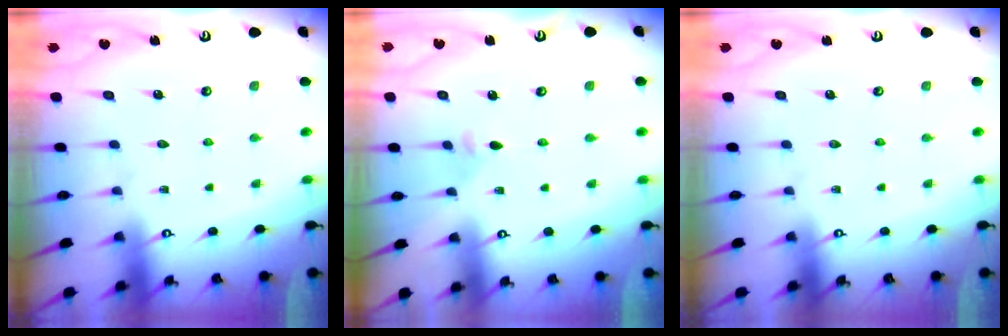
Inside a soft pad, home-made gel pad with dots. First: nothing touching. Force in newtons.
{"total": 2.6, "press": 2.5, "slide": 0.7}
{"total": 0.0}